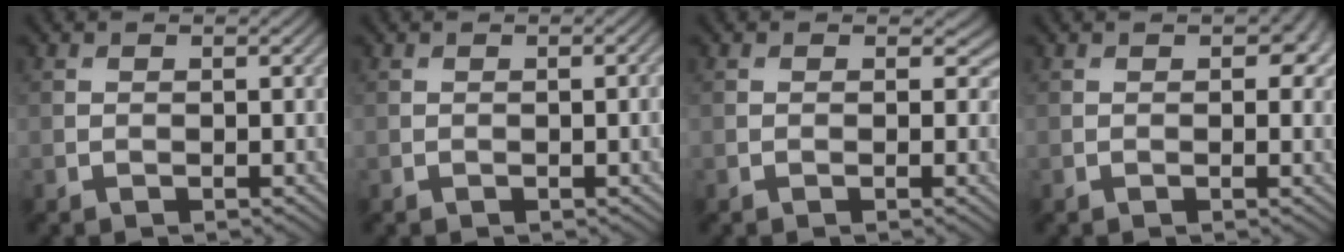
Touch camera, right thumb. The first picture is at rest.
{"total": 1.9, "force": [-0.1, 0.3, 1.9], "torque": [-0.024, 0.001, -0.002]}
{"total": 1.5, "force": [0.3, 1.3, 0.7], "torque": [-0.016, -0.008, -0.002]}
{"total": 2.6, "force": [0.9, 1.5, 2.0], "torque": [-0.024, -0.003, 0.011]}